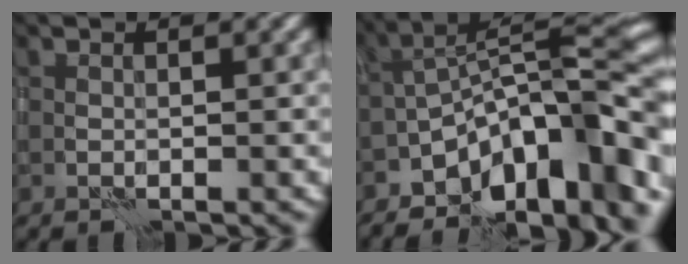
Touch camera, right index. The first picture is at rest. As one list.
[{"total": 14.8, "force": [-7.9, 5.0, 11.4], "torque": [-0.152, 0.025, -0.135]}]